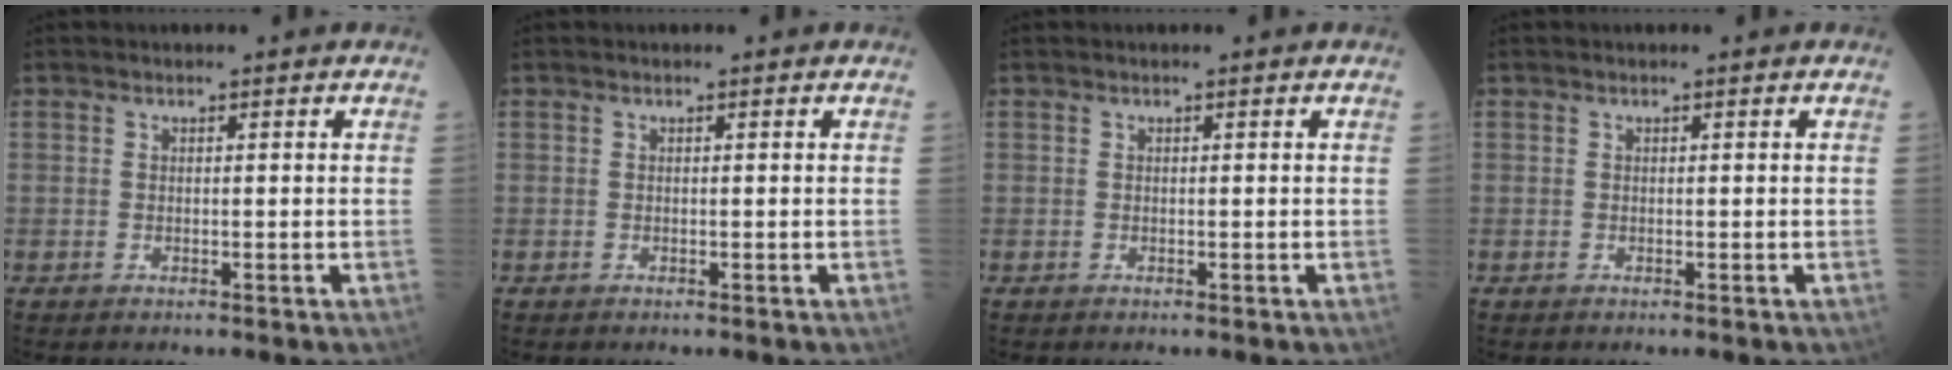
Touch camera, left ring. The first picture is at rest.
{"total": 0.0}
{"total": 0.0}
{"total": 0.0}